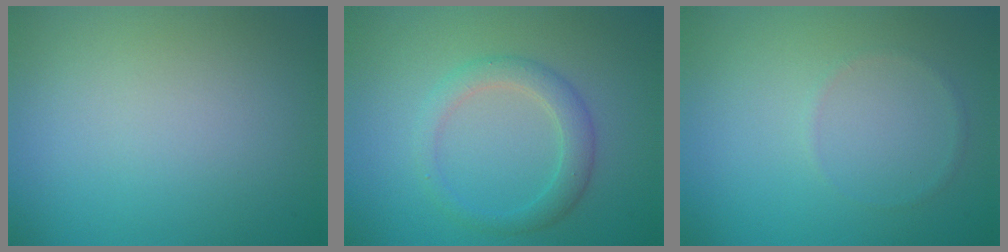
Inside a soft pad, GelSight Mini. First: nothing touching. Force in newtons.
{"total": 2.7, "press": 2.7, "slide": 0.2}
{"total": 0.5, "press": 0.5, "slide": 0.1}